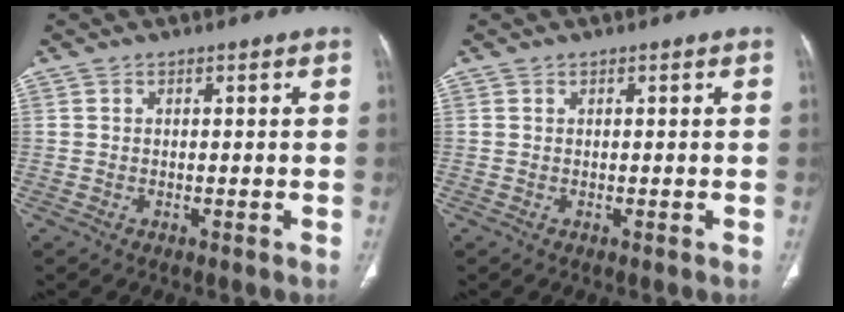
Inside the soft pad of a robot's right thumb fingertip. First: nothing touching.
{"total": 0.0}